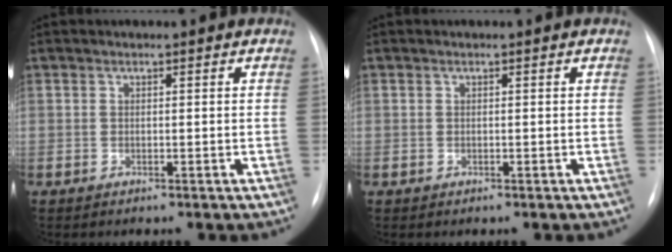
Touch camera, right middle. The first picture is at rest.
{"total": 0.0}